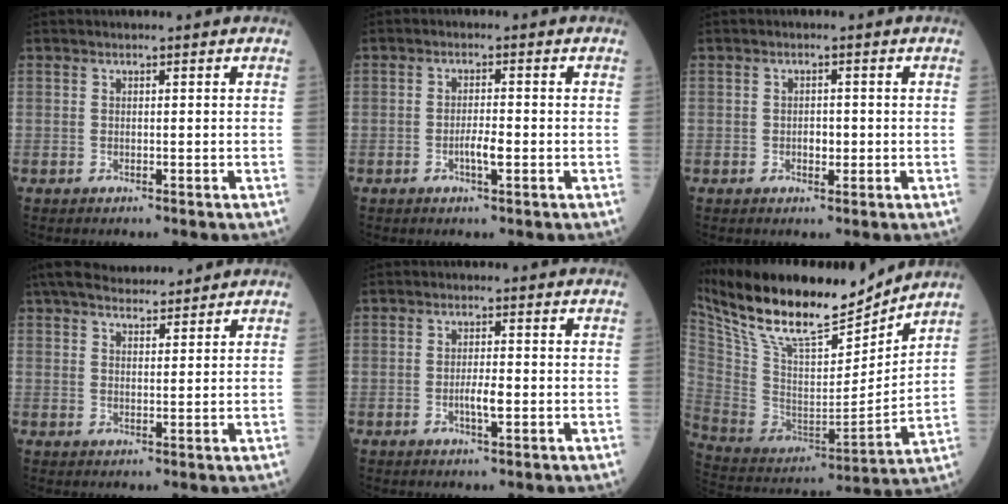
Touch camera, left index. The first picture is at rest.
{"total": 2.6, "force": [-0.9, 0.4, 2.4], "torque": [-0.045, 0.001, -0.016]}
{"total": 1.7, "force": [-0.3, 1.0, 1.3], "torque": [-0.021, 0.002, -0.003]}
{"total": 10.0, "force": [9.0, 2.1, 3.8], "torque": [-0.060, 0.024, 0.140]}
{"total": 2.6, "force": [-0.7, 0.5, 2.5], "torque": [-0.049, 0.000, -0.011]}
{"total": 21.3, "force": [17.7, 4.6, 11.0], "torque": [-0.210, 0.004, 0.318]}